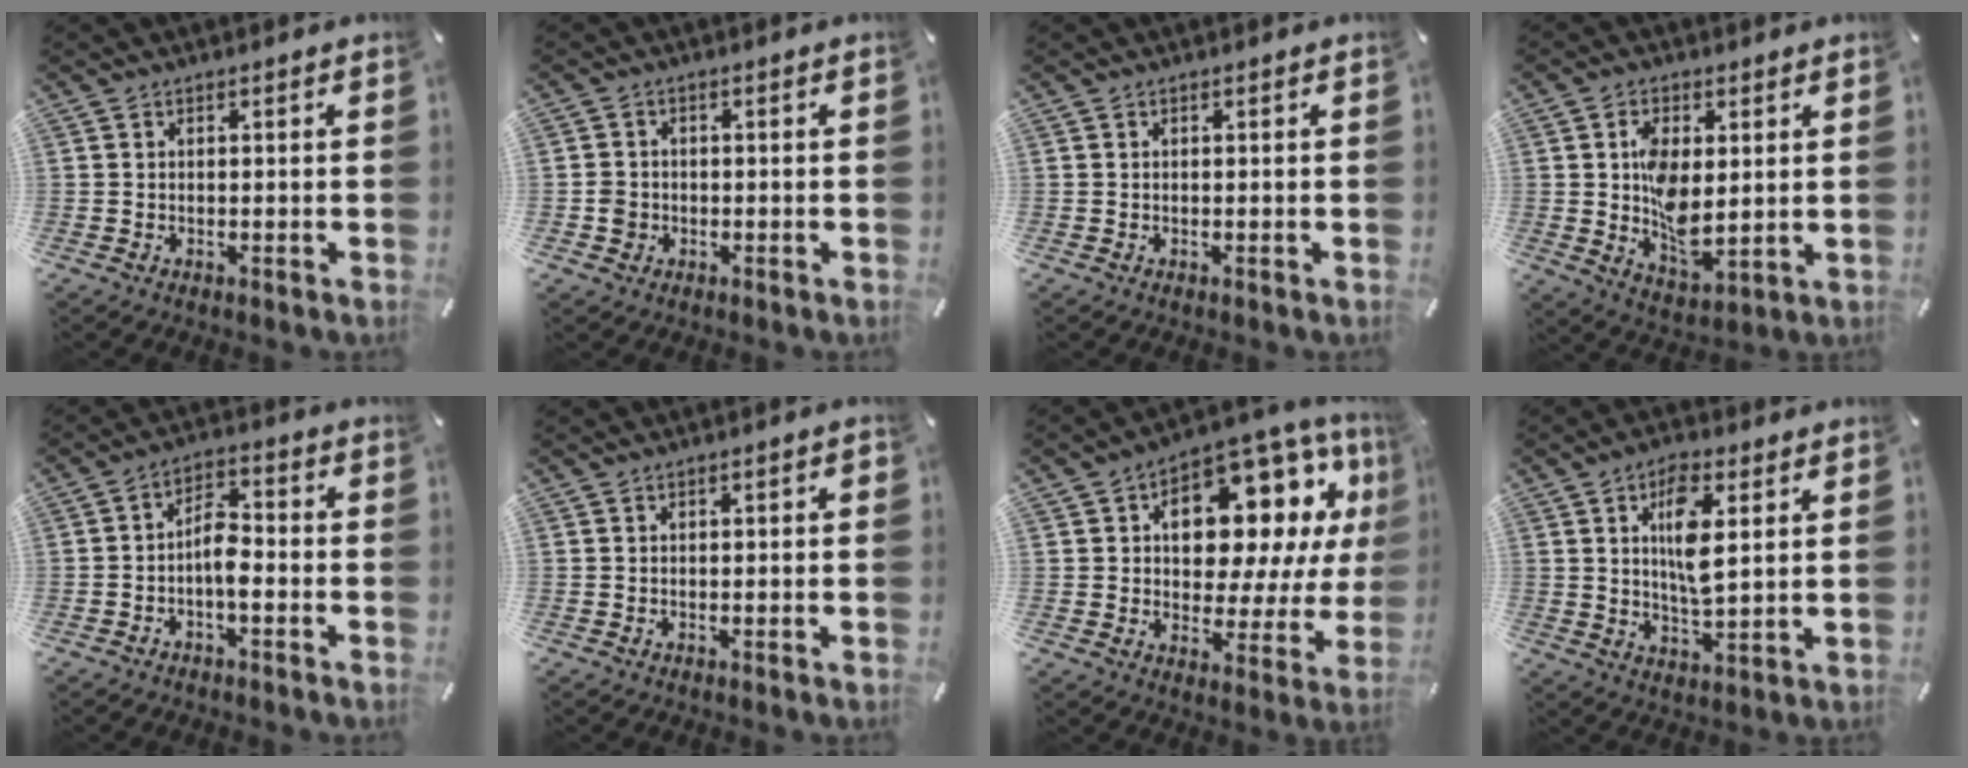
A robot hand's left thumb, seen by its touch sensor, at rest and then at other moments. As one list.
[{"total": 3.0, "force": [-0.9, 2.8, 0.6], "torque": [-0.001, 0.003, -0.020]}, {"total": 0.0}, {"total": 10.1, "force": [1.4, 6.1, 8.0], "torque": [-0.131, -0.007, 0.022]}, {"total": 6.4, "force": [-2.2, 3.2, 5.1], "torque": [-0.090, 0.018, -0.040]}, {"total": 0.8, "force": [-0.2, 0.4, 0.7], "torque": [-0.011, 0.003, -0.005]}, {"total": 17.0, "force": [6.8, 10.2, 11.8], "torque": [-0.160, -0.052, 0.113]}, {"total": 9.7, "force": [3.3, 3.6, 8.4], "torque": [-0.168, -0.013, 0.045]}]